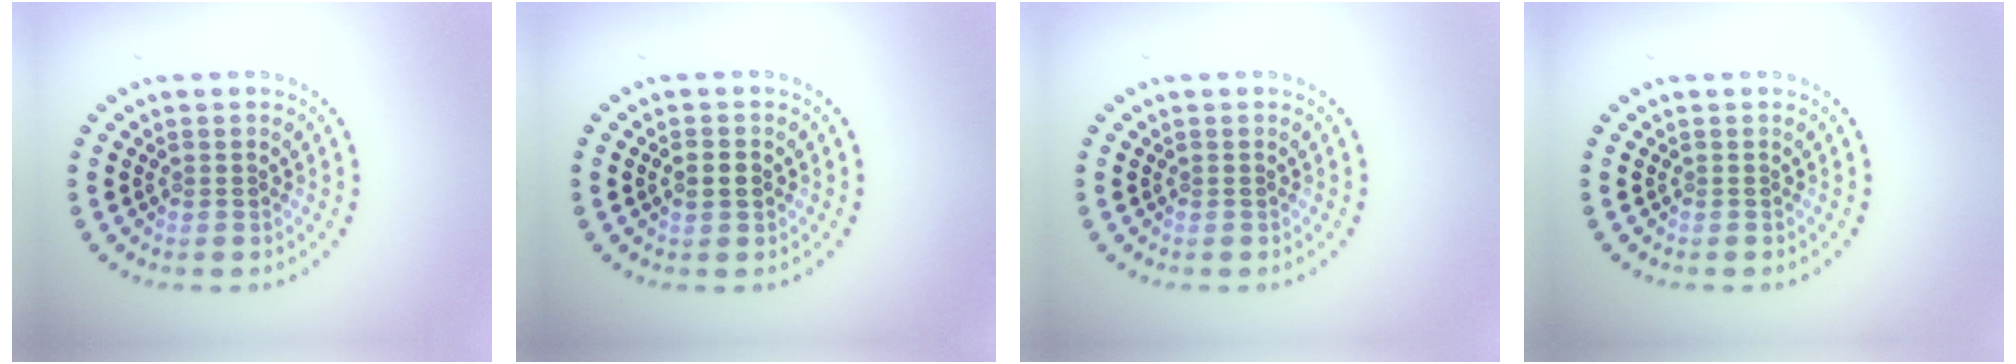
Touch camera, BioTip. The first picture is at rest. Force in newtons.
{"total": 2.0, "press": 2.0, "slide": 0.2}
{"total": 0.0}
{"total": 0.0}